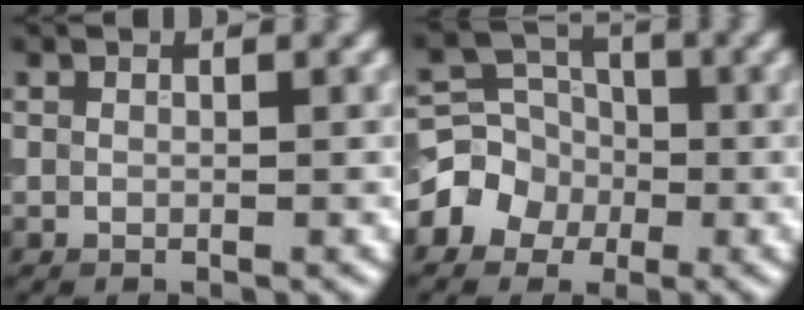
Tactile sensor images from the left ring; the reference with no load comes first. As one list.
[{"total": 3.9, "force": [-1.5, 3.4, 1.1], "torque": [-0.007, 0.009, -0.039]}]